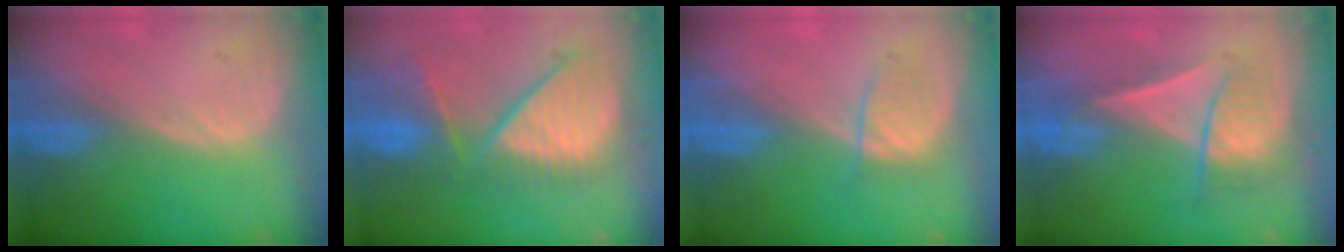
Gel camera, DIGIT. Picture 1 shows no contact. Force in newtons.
{"total": 11.1, "press": 10.1, "slide": 4.7}
{"total": 2.6, "press": 2.5, "slide": 0.5}
{"total": 6.4, "press": 6.1, "slide": 2.1}